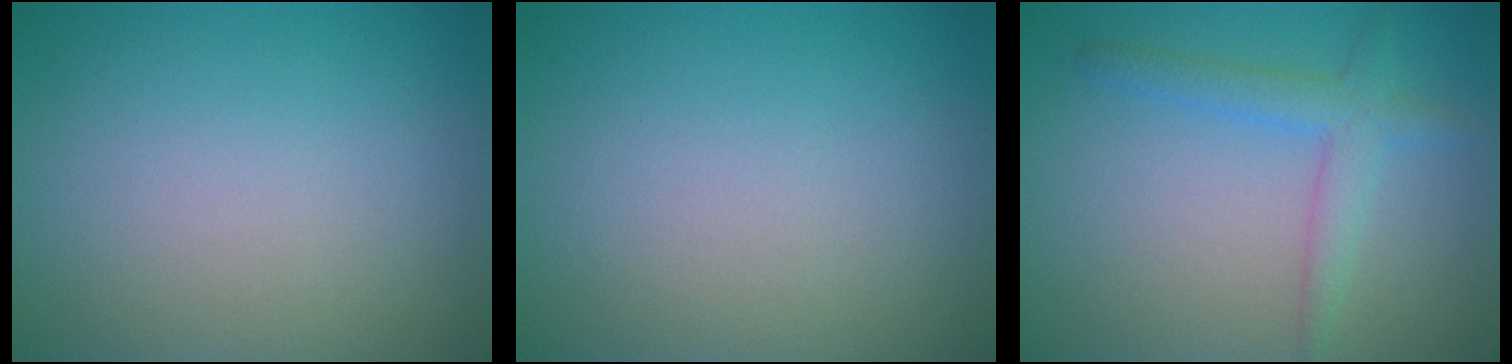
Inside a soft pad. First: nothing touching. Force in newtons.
{"total": 0.0}
{"total": 2.8, "press": 2.8, "slide": 0.2}